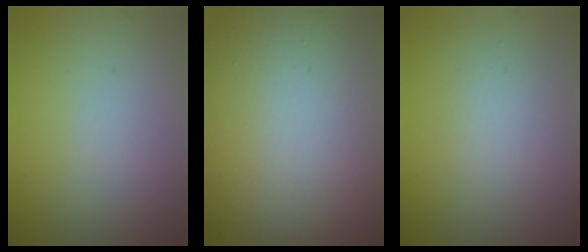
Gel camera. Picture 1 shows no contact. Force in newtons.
{"total": 20.2, "press": 20.2, "slide": 0.8}
{"total": 1.8, "press": 1.8, "slide": 0.1}